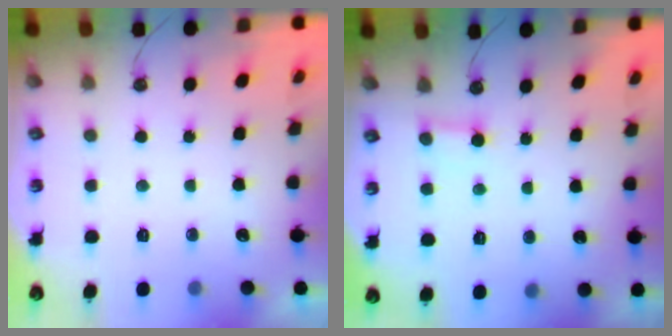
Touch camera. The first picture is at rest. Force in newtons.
{"total": 2.1, "press": 2.1, "slide": 0.1}